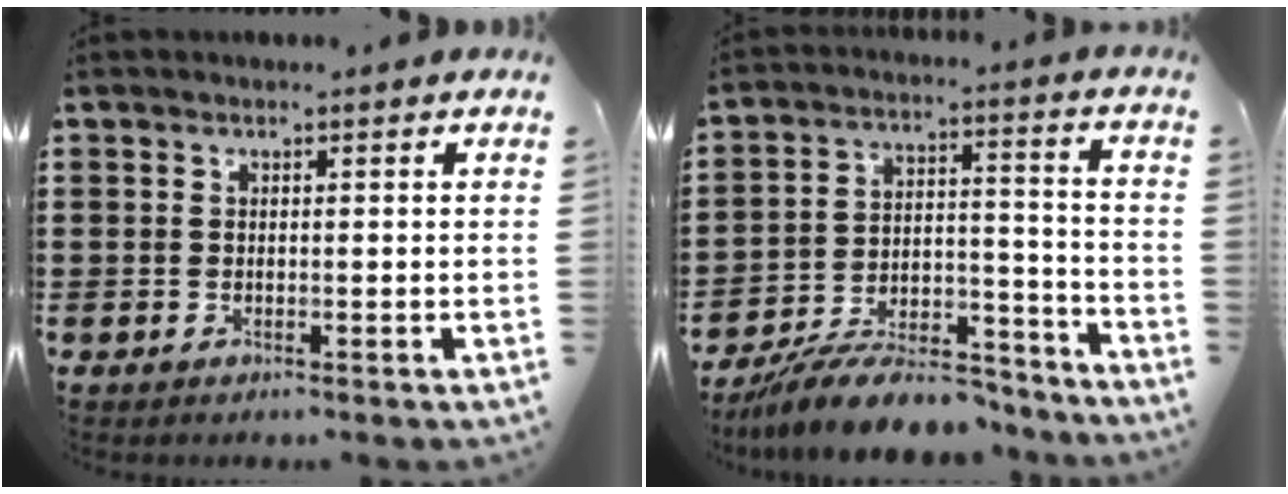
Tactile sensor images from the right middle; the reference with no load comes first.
{"total": 10.2, "force": [-9.4, 1.9, 3.6], "torque": [-0.056, 0.030, -0.179]}